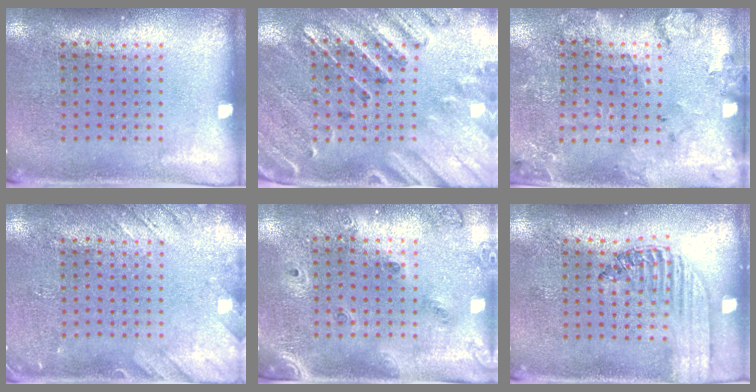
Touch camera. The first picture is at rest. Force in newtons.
{"total": 2.8, "press": 2.6, "slide": 0.9}
{"total": 1.8, "press": 1.7, "slide": 0.5}
{"total": 2.0, "press": 2.0, "slide": 0.2}
{"total": 1.5, "press": 1.4, "slide": 0.7}
{"total": 1.5, "press": 1.4, "slide": 0.6}